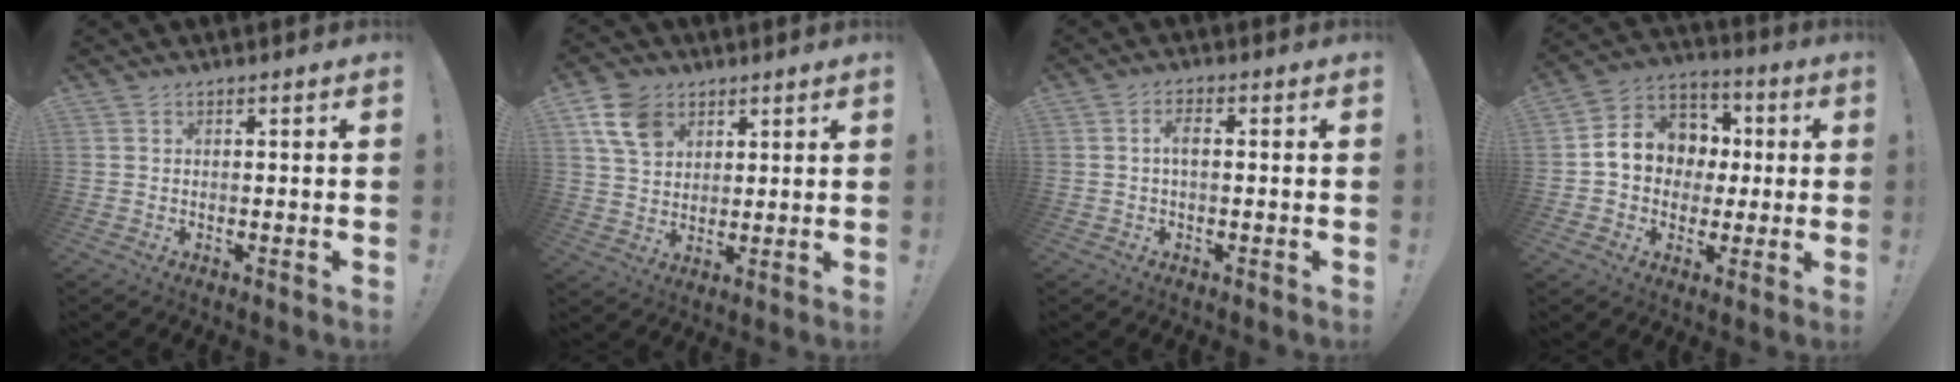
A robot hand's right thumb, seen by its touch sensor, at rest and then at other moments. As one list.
[{"total": 11.2, "force": [5.5, 7.9, 5.7], "torque": [-0.102, -0.008, 0.111]}, {"total": 3.2, "force": [0.1, 1.1, 3.0], "torque": [-0.057, 0.008, -0.001]}, {"total": 13.2, "force": [1.0, 11.7, 5.9], "torque": [-0.065, 0.005, 0.029]}]